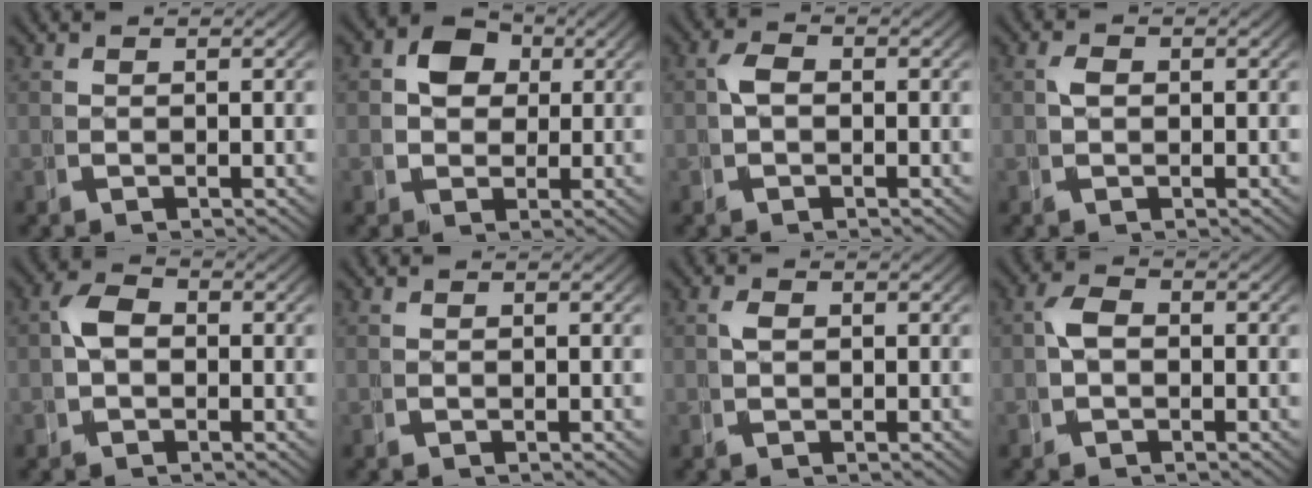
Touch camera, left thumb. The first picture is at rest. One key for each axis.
{"total": 6.1, "fx": 1.3, "fy": 5.1, "fz": 3.2, "tx": -0.057, "ty": -0.004, "tz": 0.024}
{"total": 1.6, "fx": -0.2, "fy": 1.1, "fz": 1.2, "tx": -0.024, "ty": 0.002, "tz": -0.009}
{"total": 1.1, "fx": 0.1, "fy": 0.8, "fz": 0.7, "tx": -0.014, "ty": 0.001, "tz": -0.002}
{"total": 2.9, "fx": -0.2, "fy": 2.1, "fz": 2.0, "tx": -0.035, "ty": 0.003, "tz": -0.010}
{"total": 0.0}
{"total": 0.8, "fx": 0.1, "fy": 0.5, "fz": 0.6, "tx": -0.010, "ty": 0.002, "tz": 0.001}
{"total": 2.0, "fx": -0.2, "fy": 1.4, "fz": 1.5, "tx": -0.028, "ty": 0.003, "tz": -0.010}